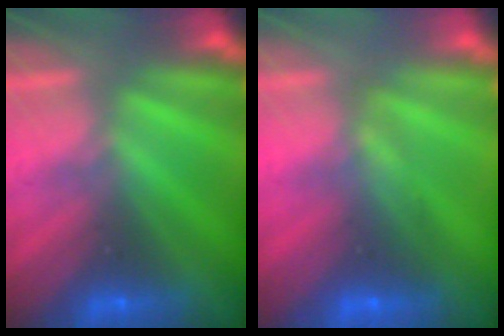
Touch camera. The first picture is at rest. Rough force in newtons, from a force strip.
{"total": 1.7}